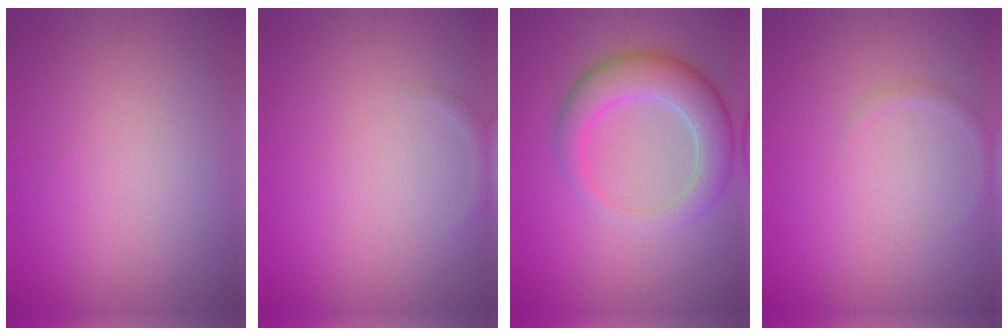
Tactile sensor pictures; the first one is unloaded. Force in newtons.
{"total": 0.7, "press": 0.7, "slide": 0.0}
{"total": 5.6, "press": 5.5, "slide": 0.4}
{"total": 0.8, "press": 0.8, "slide": 0.0}